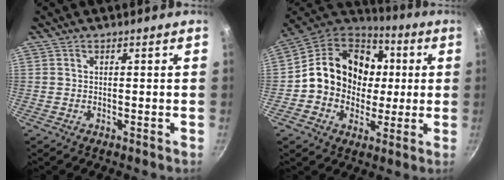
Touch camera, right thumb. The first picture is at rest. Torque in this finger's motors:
{"motor_torque": [-0.76, 1.43, 0.84, -0.95, 0.15]}